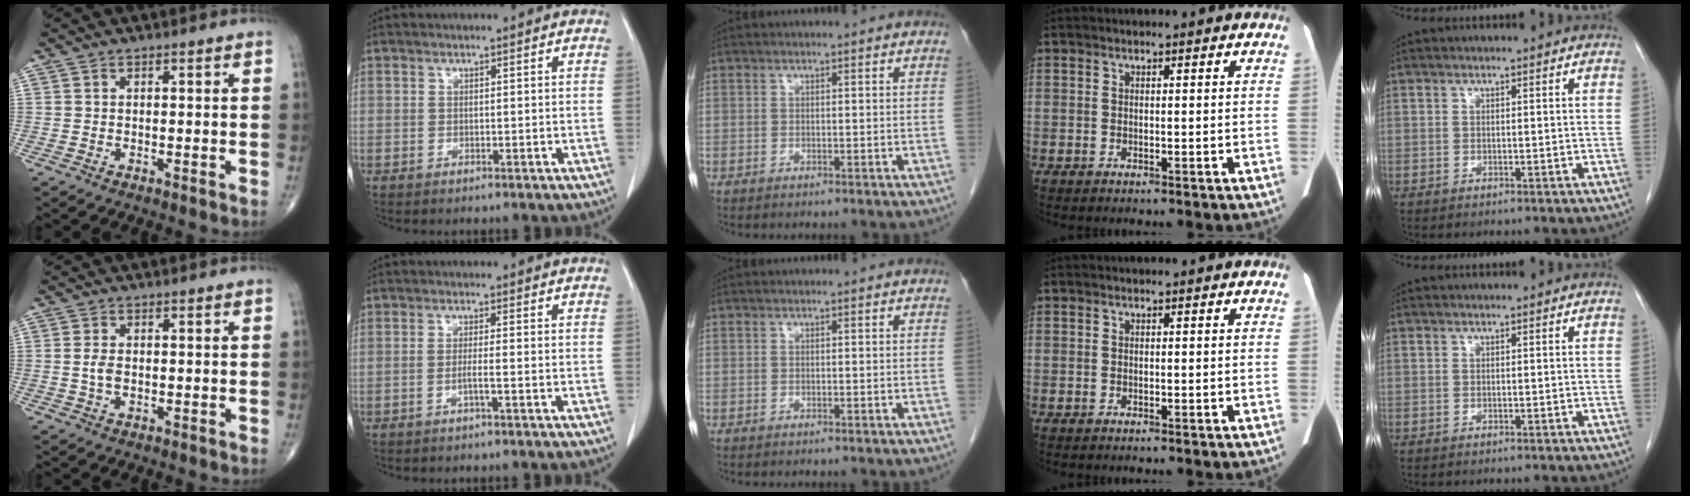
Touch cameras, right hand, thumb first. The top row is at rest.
{"thumb": {"total": 2.6, "force": [-0.1, 1.5, 2.1], "torque": [-0.044, -0.001, -0.003]}, "index": {"total": 1.7, "force": [-0.8, -0.4, 1.5], "torque": [-0.028, 0.000, -0.016]}}